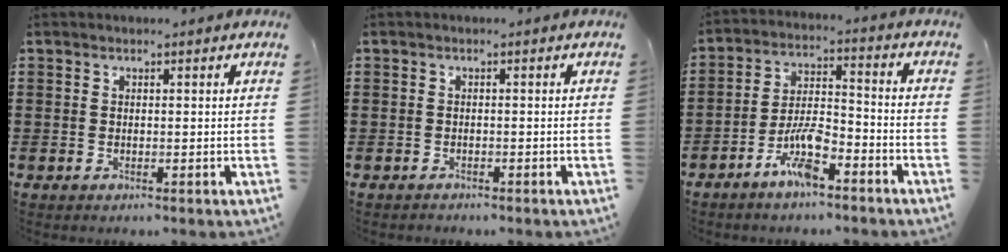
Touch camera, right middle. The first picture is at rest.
{"total": 1.0, "force": [-0.8, 0.5, -0.1], "torque": [0.002, 0.004, -0.019]}
{"total": 7.2, "force": [-4.9, 1.9, 4.9], "torque": [-0.107, 0.003, -0.095]}